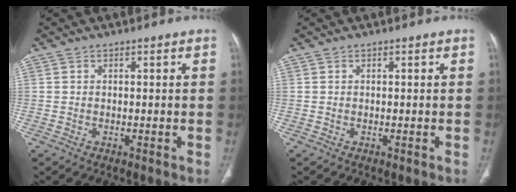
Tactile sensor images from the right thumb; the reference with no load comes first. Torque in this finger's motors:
{"motor_torque": [1.07, 1.07, 0.00, 0.00, 0.02]}